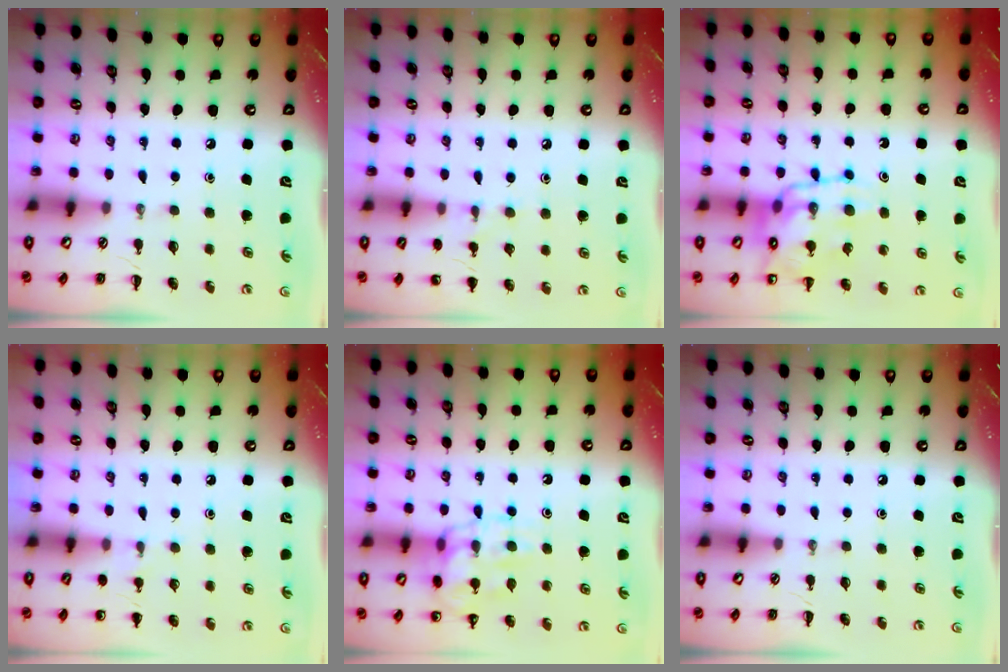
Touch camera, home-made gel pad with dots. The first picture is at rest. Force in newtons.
{"total": 7.0, "press": 6.7, "slide": 2.1}
{"total": 13.1, "press": 12.8, "slide": 2.8}
{"total": 6.5, "press": 6.2, "slide": 1.9}
{"total": 16.3, "press": 16.2, "slide": 2.1}
{"total": 0.0}